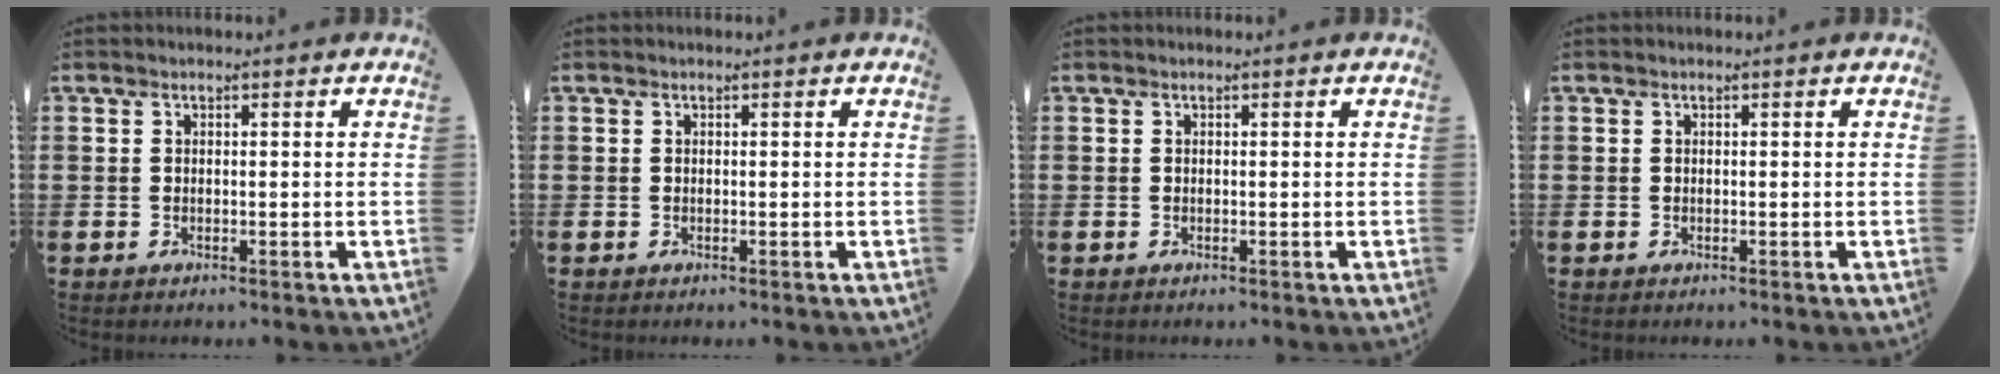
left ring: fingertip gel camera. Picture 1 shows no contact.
{"total": 0.0}
{"total": 0.0}
{"total": 0.0}